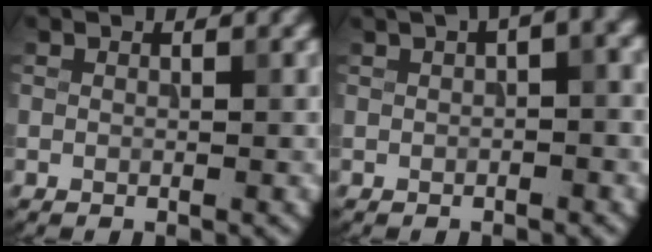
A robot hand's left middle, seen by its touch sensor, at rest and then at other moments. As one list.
[{"total": 4.8, "force": [2.1, 1.4, 4.1], "torque": [-0.043, 0.018, 0.026]}]